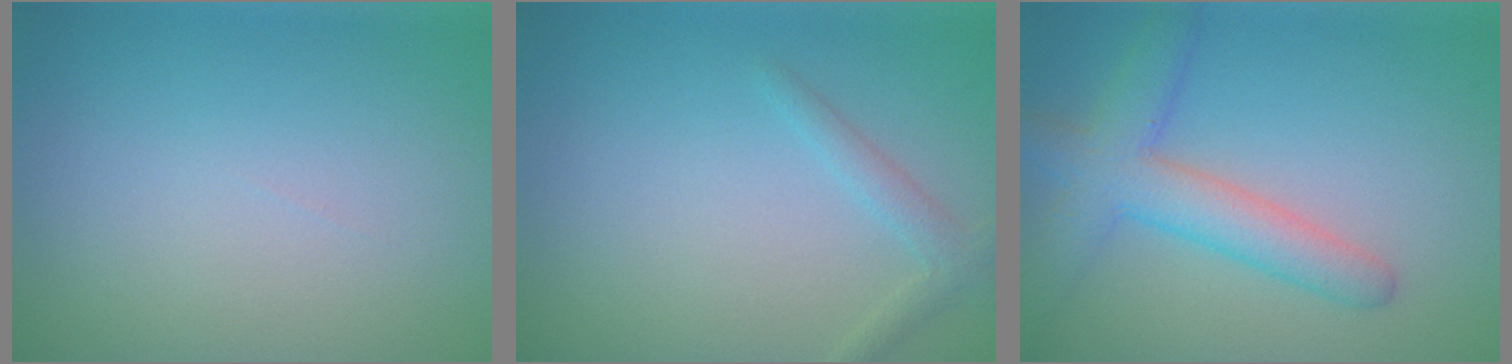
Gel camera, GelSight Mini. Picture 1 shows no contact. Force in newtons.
{"total": 1.6, "press": 1.6, "slide": 0.1}
{"total": 5.1, "press": 5.1, "slide": 0.2}